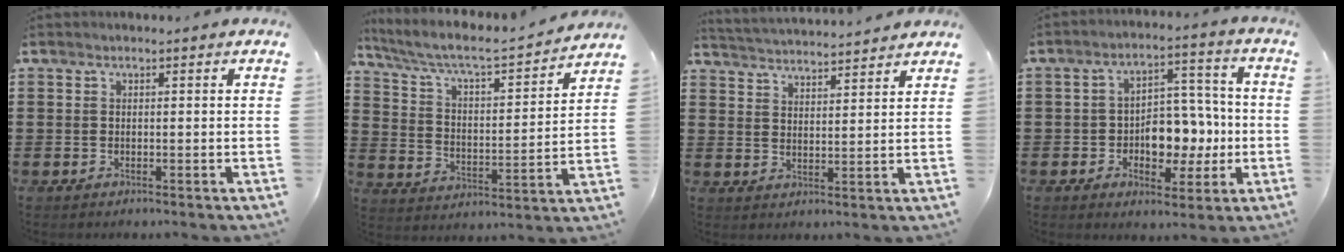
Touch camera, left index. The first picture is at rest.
{"total": 5.1, "force": [4.4, 0.5, 2.6], "torque": [-0.072, -0.036, 0.064]}
{"total": 3.1, "force": [3.0, -0.4, -0.2], "torque": [-0.008, -0.023, 0.051]}
{"total": 7.4, "force": [-1.4, 5.4, 4.8], "torque": [-0.071, 0.009, -0.027]}